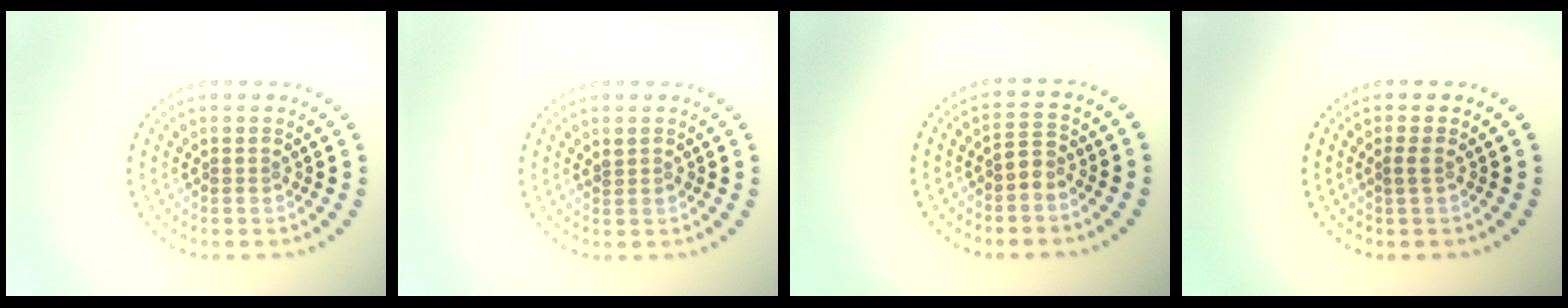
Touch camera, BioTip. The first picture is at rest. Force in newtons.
{"total": 0.6, "press": 0.6, "slide": 0.3}
{"total": 1.4, "press": 1.2, "slide": 0.7}
{"total": 0.6, "press": 0.6, "slide": 0.2}